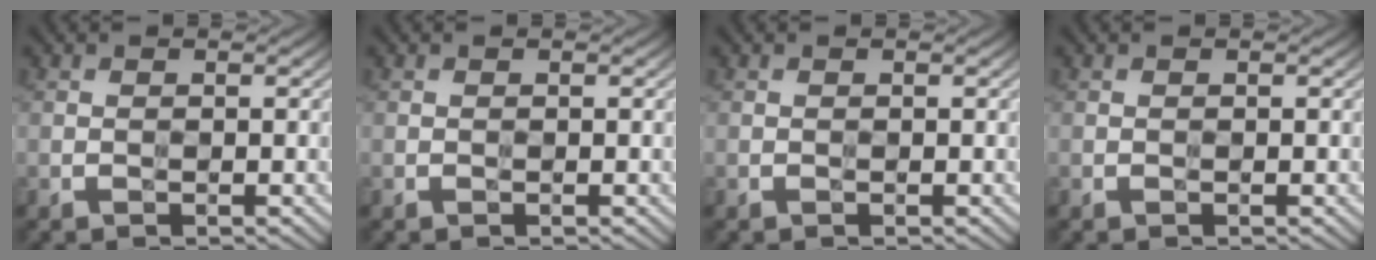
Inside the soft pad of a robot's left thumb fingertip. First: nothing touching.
{"total": 0.0}
{"total": 0.0}
{"total": 0.0}